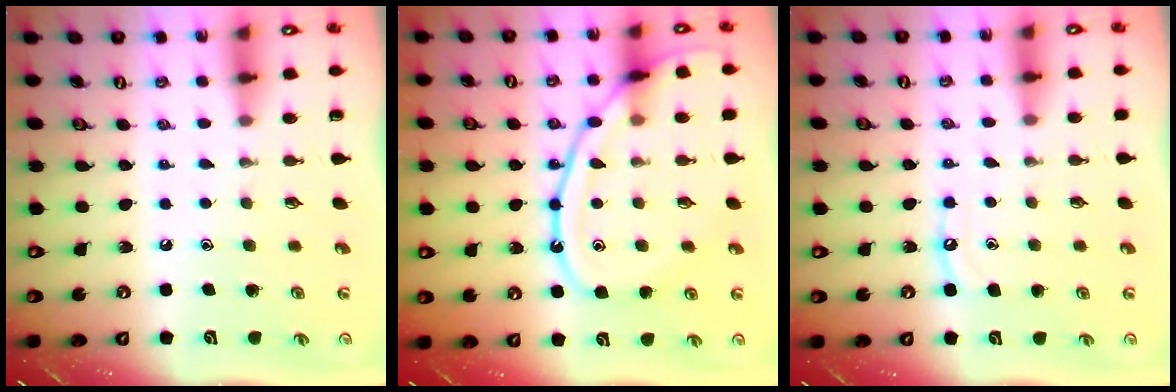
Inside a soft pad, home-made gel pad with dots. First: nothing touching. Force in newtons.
{"total": 16.2, "press": 16.1, "slide": 1.6}
{"total": 5.9, "press": 5.9, "slide": 0.6}